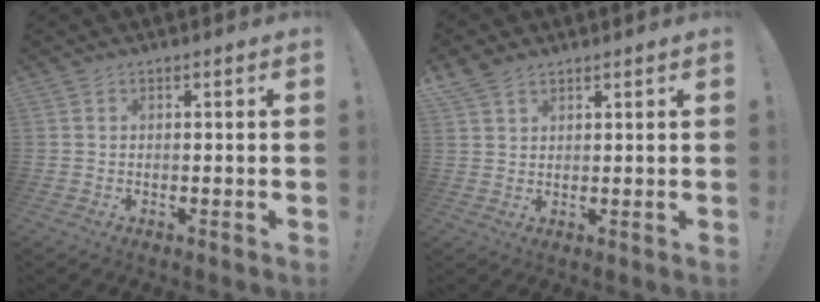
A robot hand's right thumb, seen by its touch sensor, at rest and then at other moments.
{"total": 4.2, "force": [3.3, 2.0, 1.6], "torque": [-0.035, -0.012, 0.064]}